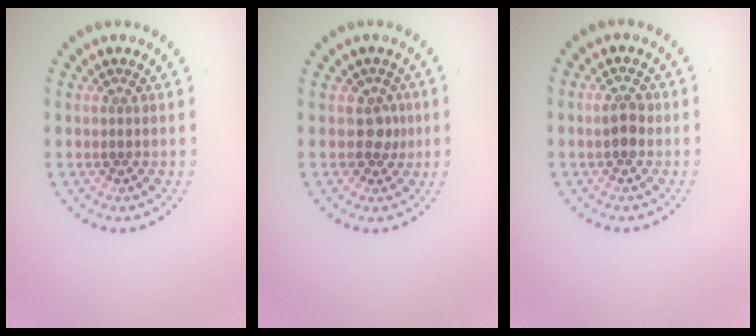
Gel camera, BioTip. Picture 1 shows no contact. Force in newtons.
{"total": 1.9, "press": 1.4, "slide": 1.2}
{"total": 1.6, "press": 1.6, "slide": 0.1}